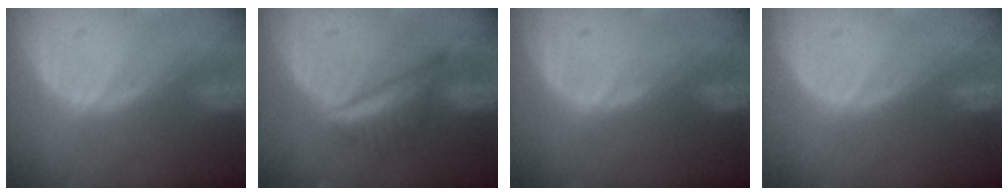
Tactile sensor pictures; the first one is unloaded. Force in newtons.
{"total": 5.6, "press": 5.5, "slide": 1.1}
{"total": 0.0}
{"total": 0.0}